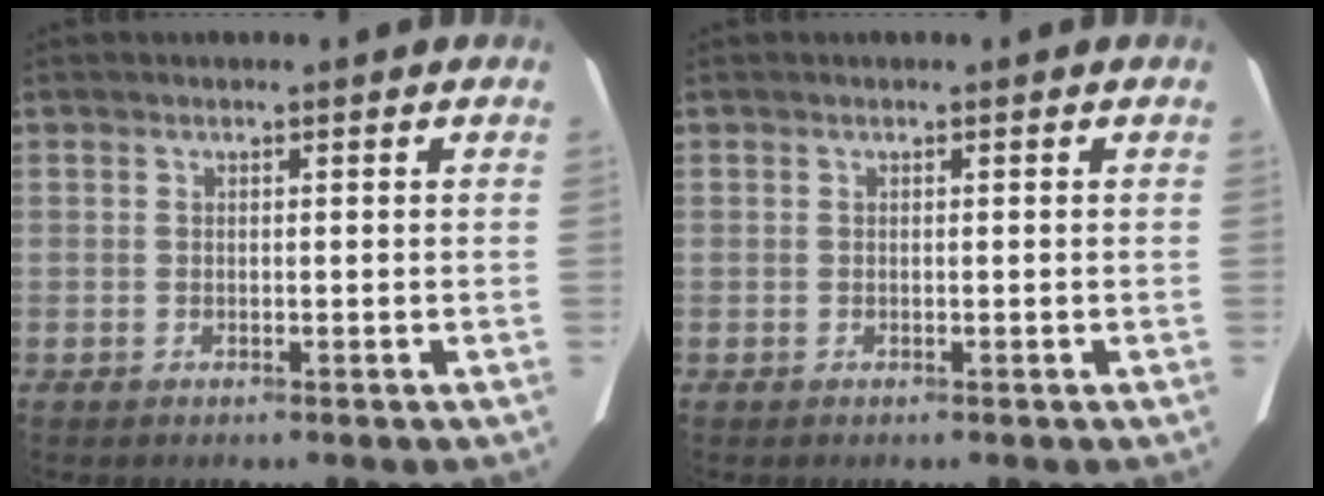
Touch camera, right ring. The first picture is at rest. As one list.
[{"total": 0.0}]